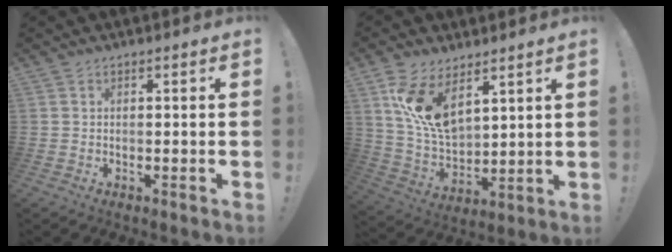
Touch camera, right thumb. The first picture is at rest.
{"total": 13.9, "force": [8.0, 7.2, 8.8], "torque": [-0.175, -0.050, 0.152]}